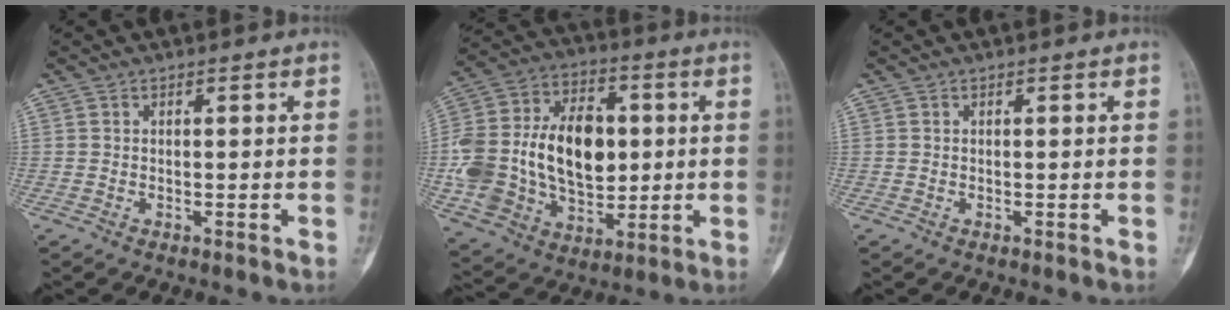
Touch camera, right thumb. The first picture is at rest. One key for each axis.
{"total": 24.5, "fx": 0.6, "fy": 16.3, "fz": 18.3, "tx": -0.343, "ty": 0.013, "tz": 0.026}
{"total": 0.0}